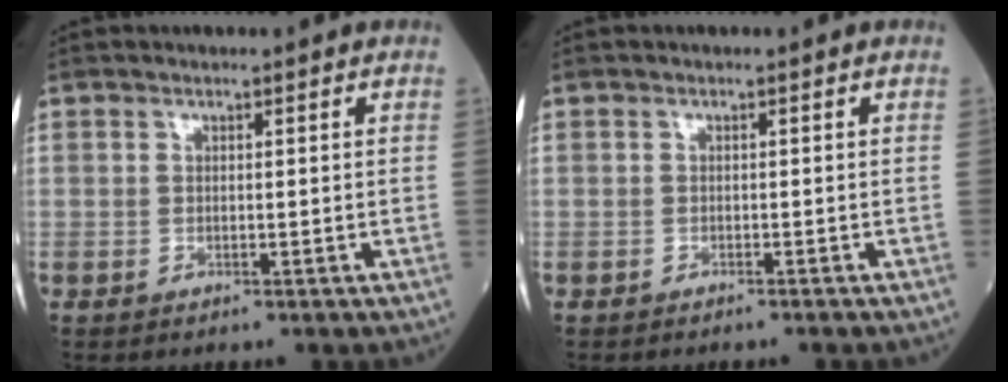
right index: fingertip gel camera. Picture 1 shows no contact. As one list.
[{"total": 1.2, "force": [-1.1, -0.1, 0.5], "torque": [-0.008, 0.001, -0.011]}]